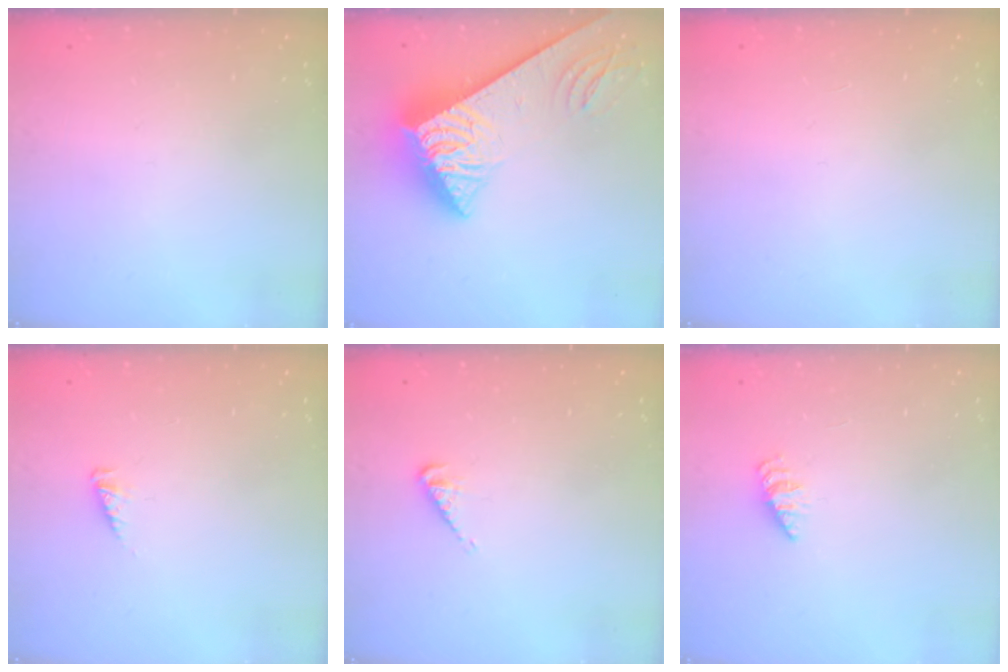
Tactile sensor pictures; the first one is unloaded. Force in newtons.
{"total": 7.4, "press": 7.3, "slide": 0.9}
{"total": 0.0}
{"total": 2.5, "press": 2.5, "slide": 0.2}
{"total": 3.4, "press": 3.4, "slide": 0.6}
{"total": 2.2, "press": 2.2, "slide": 0.3}